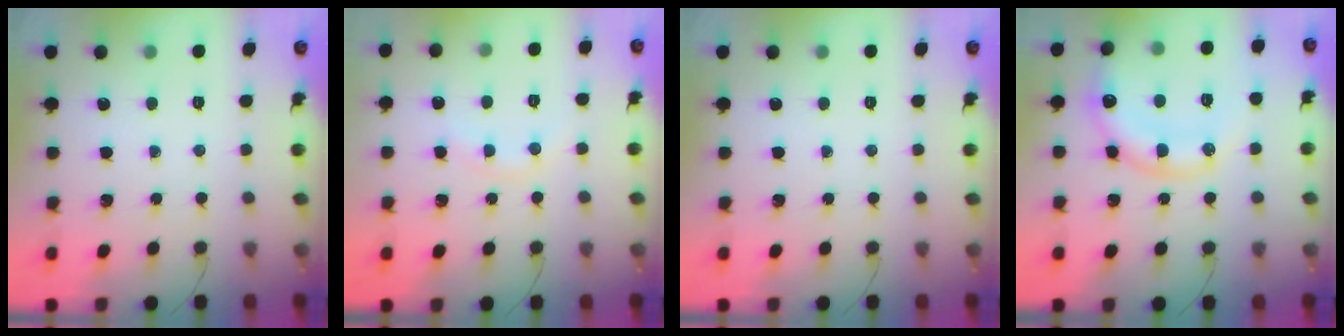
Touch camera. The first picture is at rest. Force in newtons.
{"total": 5.2, "press": 5.1, "slide": 1.0}
{"total": 0.0}
{"total": 15.9, "press": 15.8, "slide": 2.0}